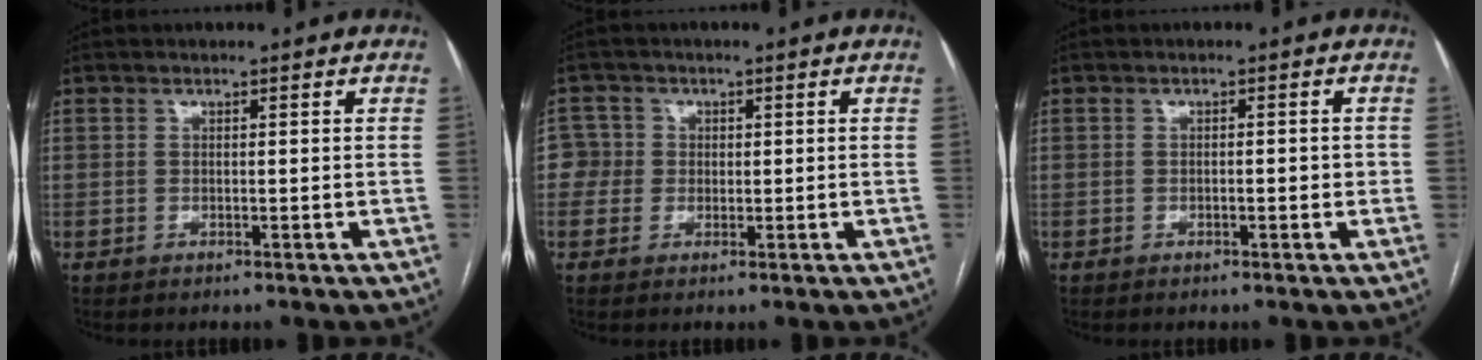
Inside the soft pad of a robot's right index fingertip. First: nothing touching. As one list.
[{"total": 3.4, "force": [0.1, 3.4, -0.2], "torque": [0.021, 0.016, -0.001]}, {"total": 1.8, "force": [-0.4, 0.6, 1.7], "torque": [-0.026, 0.002, -0.005]}]